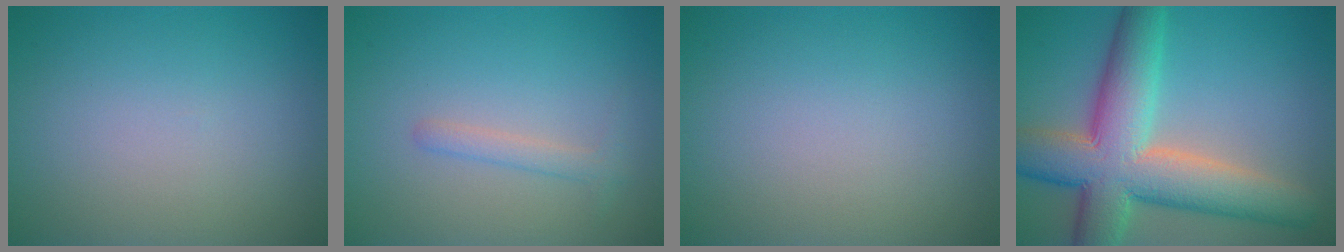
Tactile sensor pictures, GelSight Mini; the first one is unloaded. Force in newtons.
{"total": 1.4, "press": 1.4, "slide": 0.0}
{"total": 0.0}
{"total": 11.0, "press": 11.0, "slide": 0.5}